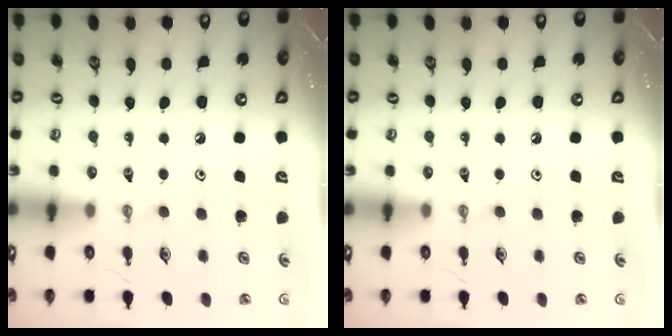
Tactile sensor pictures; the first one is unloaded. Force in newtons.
{"total": 0.0}